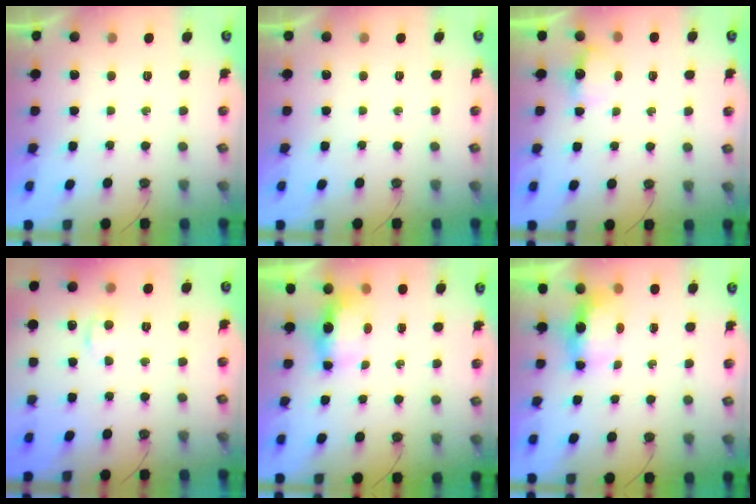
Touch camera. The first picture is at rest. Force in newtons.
{"total": 0.0}
{"total": 4.0, "press": 3.9, "slide": 0.6}
{"total": 5.4, "press": 5.4, "slide": 0.8}
{"total": 6.3, "press": 6.3, "slide": 0.4}
{"total": 8.2, "press": 6.6, "slide": 4.9}